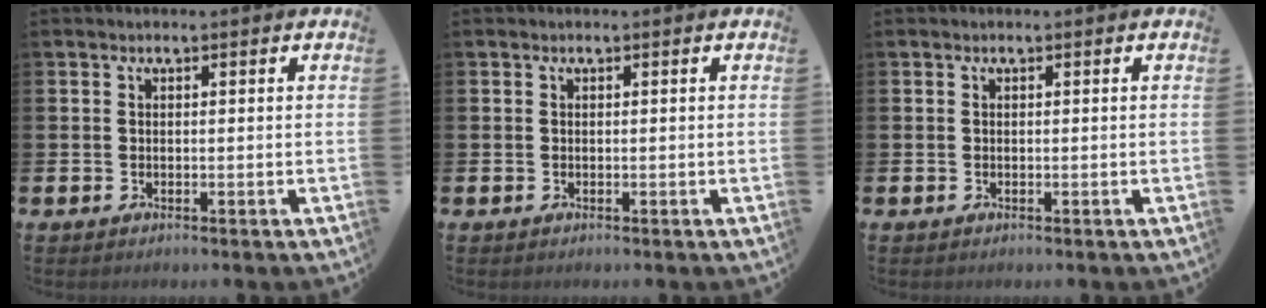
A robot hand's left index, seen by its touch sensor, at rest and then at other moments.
{"total": 0.0}
{"total": 0.0}